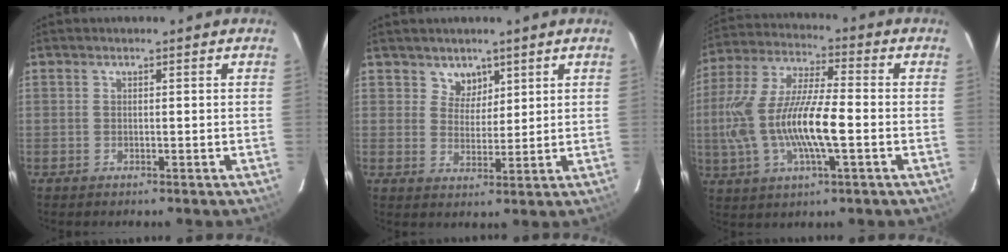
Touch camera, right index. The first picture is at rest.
{"total": 3.9, "force": [2.6, 2.9, 0.3], "torque": [0.003, 0.002, 0.046]}
{"total": 17.1, "force": [-2.8, 4.4, 16.3], "torque": [-0.326, -0.002, -0.053]}